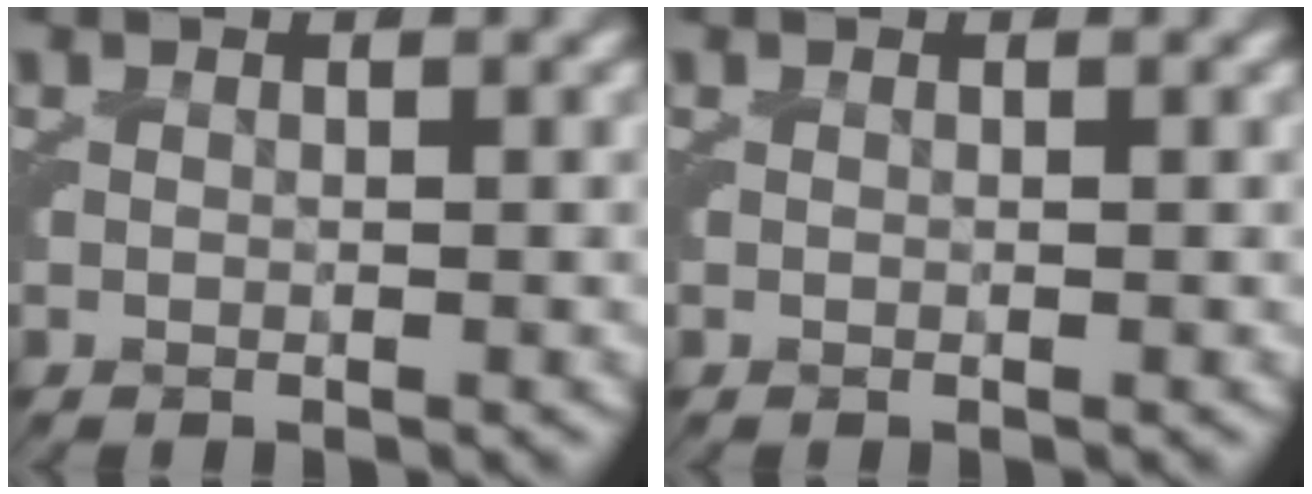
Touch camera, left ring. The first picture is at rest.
{"total": 0.0}